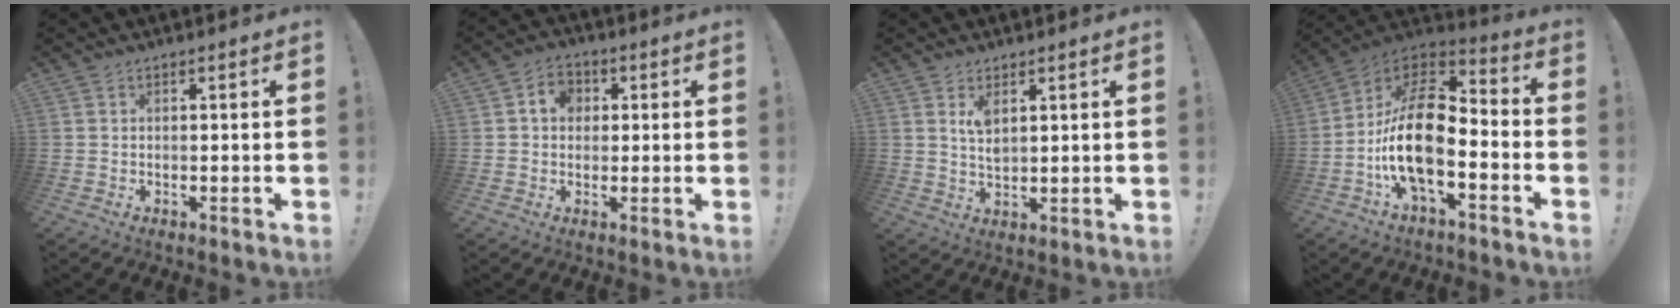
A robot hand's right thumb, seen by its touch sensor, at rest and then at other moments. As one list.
[{"total": 6.2, "force": [1.1, 5.1, 3.3], "torque": [-0.053, 0.010, 0.020]}, {"total": 4.0, "force": [2.3, 1.6, 2.9], "torque": [-0.051, -0.010, 0.039]}, {"total": 18.9, "force": [-4.6, 9.0, 15.9], "torque": [-0.311, 0.022, -0.077]}]